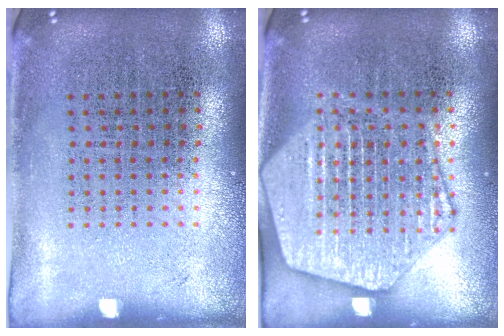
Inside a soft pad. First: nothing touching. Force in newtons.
{"total": 3.3, "press": 3.3, "slide": 0.3}